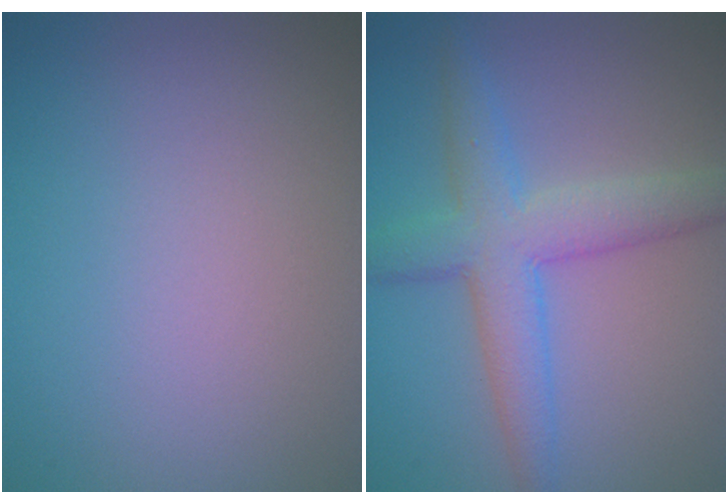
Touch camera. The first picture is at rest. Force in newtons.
{"total": 5.3, "press": 5.3, "slide": 0.2}